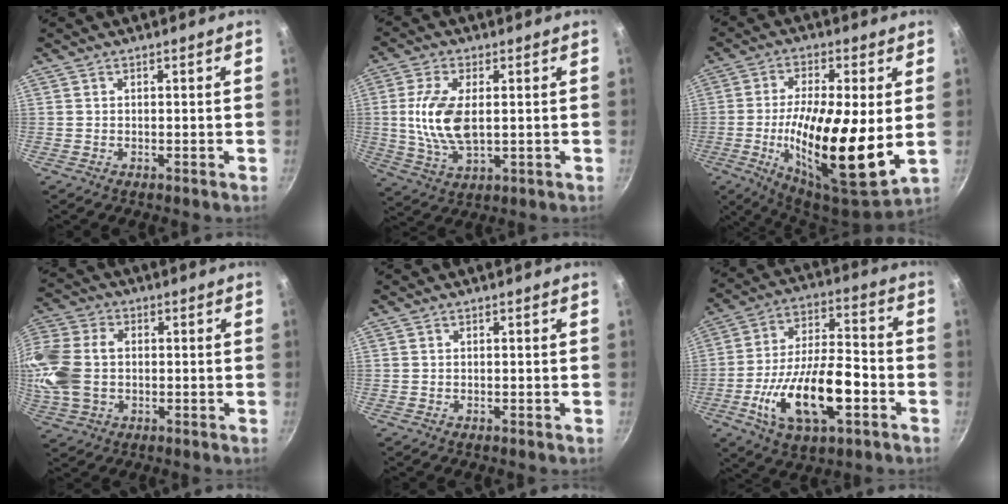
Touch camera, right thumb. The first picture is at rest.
{"total": 11.2, "force": [0.8, 5.6, 9.6], "torque": [-0.190, -0.005, 0.017]}
{"total": 20.4, "force": [-1.2, 6.1, 19.5], "torque": [-0.327, -0.016, -0.027]}
{"total": 17.0, "force": [-0.2, 12.5, 11.5], "torque": [-0.261, 0.026, -0.009]}
{"total": 0.0}
{"total": 19.6, "force": [-6.3, 8.8, 16.4], "torque": [-0.282, 0.035, -0.107]}